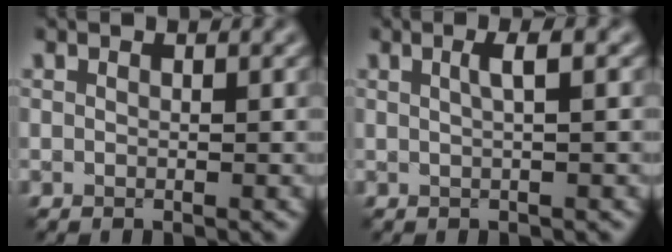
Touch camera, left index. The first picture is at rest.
{"total": 1.9, "force": [0.5, 0.3, 1.8], "torque": [-0.028, 0.008, 0.003]}